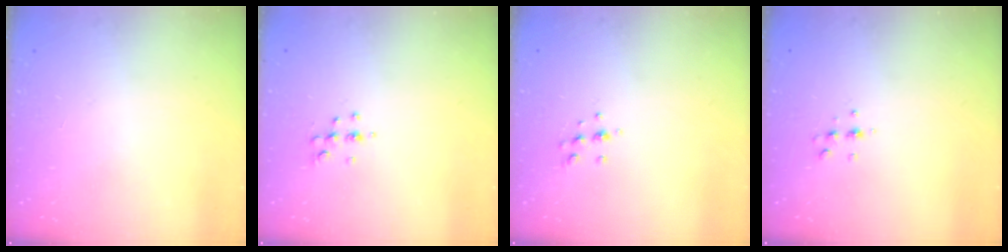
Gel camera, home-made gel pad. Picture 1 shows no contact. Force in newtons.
{"total": 5.3, "press": 5.1, "slide": 1.5}
{"total": 5.5, "press": 5.3, "slide": 1.5}
{"total": 4.7, "press": 4.6, "slide": 1.0}